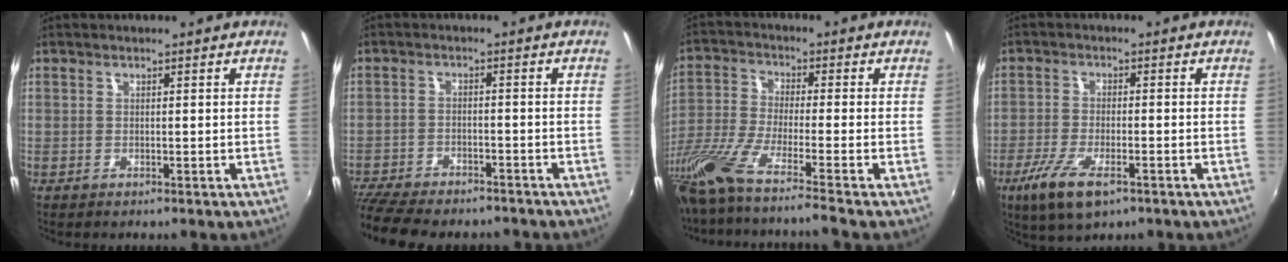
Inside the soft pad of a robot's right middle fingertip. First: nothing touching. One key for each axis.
{"total": 14.0, "fx": -12.0, "fy": 4.3, "fz": 5.8, "tx": -0.145, "ty": -0.032, "tz": -0.191}
{"total": 14.6, "fx": -12.0, "fy": -1.4, "fz": 8.2, "tx": -0.150, "ty": -0.064, "tz": -0.219}
{"total": 9.0, "fx": -5.1, "fy": 3.1, "fz": 6.8, "tx": -0.158, "ty": -0.029, "tz": -0.094}